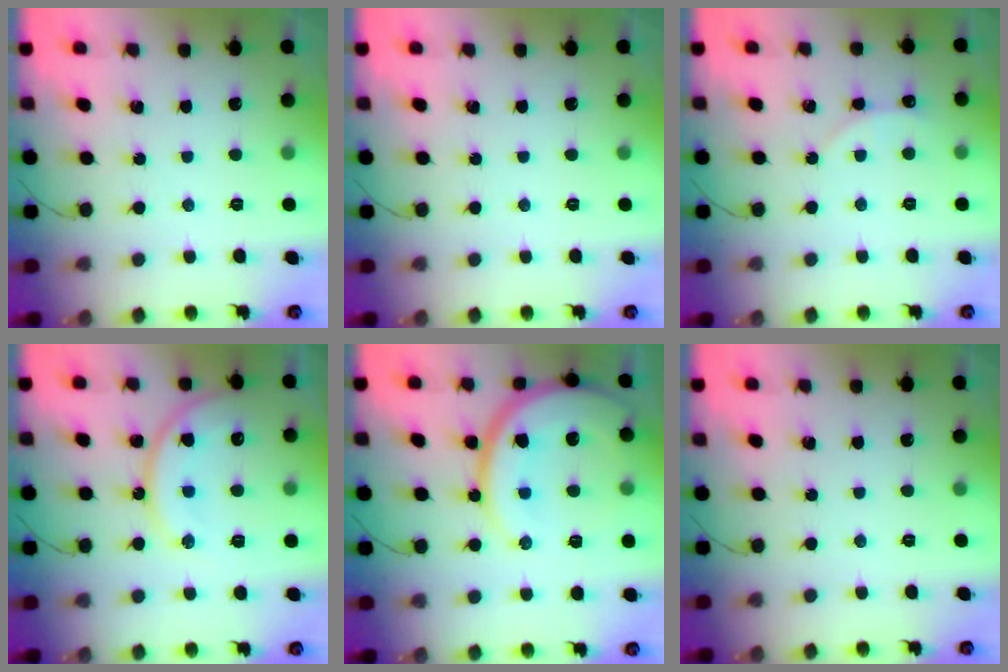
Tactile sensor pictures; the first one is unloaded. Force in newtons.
{"total": 0.0}
{"total": 2.7, "press": 2.7, "slide": 0.4}
{"total": 14.0, "press": 14.0, "slide": 1.2}
{"total": 18.1, "press": 18.0, "slide": 2.3}
{"total": 0.0}